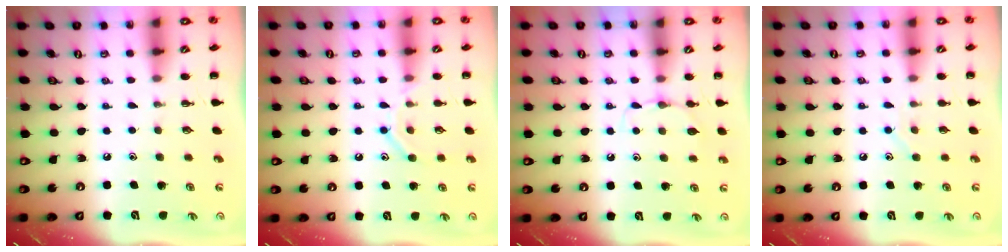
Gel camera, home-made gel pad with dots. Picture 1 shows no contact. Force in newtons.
{"total": 9.8, "press": 9.8, "slide": 1.3}
{"total": 5.9, "press": 5.8, "slide": 1.4}
{"total": 5.6, "press": 5.5, "slide": 1.1}